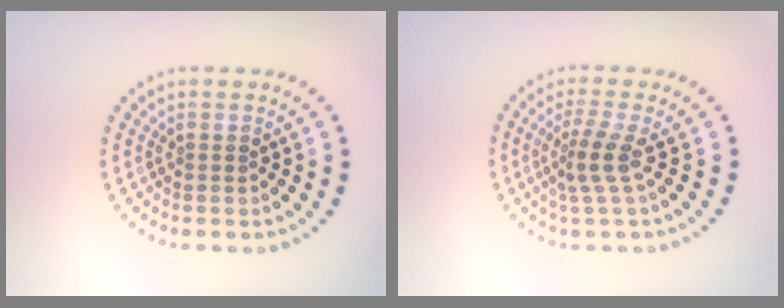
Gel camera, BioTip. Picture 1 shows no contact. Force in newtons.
{"total": 2.6, "press": 1.8, "slide": 1.8}